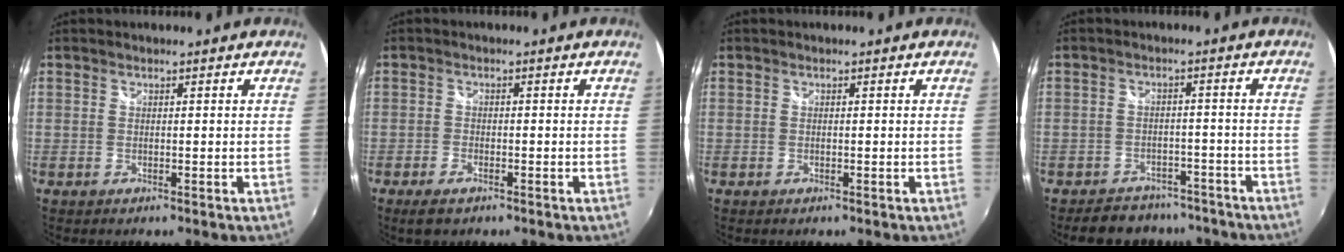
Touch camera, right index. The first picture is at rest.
{"total": 3.1, "force": [-2.3, 0.9, 1.9], "torque": [-0.046, -0.008, -0.045]}
{"total": 0.0}
{"total": 11.2, "force": [-9.3, 5.6, 2.5], "torque": [-0.065, 0.023, -0.114]}